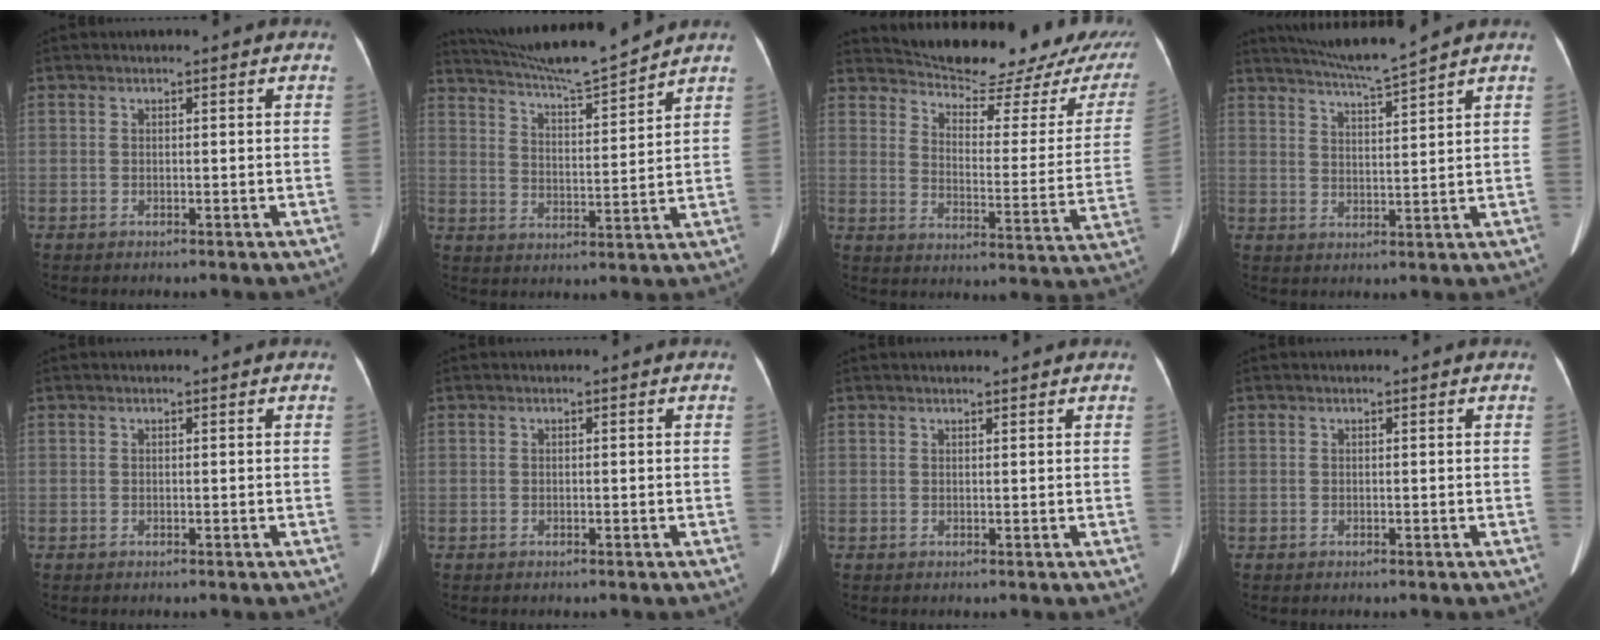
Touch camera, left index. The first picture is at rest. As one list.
[{"total": 12.7, "force": [11.9, -1.1, 4.3], "torque": [-0.082, -0.007, 0.196]}, {"total": 21.7, "force": [20.2, 4.2, 6.5], "torque": [-0.073, -0.061, 0.246]}, {"total": 7.3, "force": [6.6, -1.6, 2.6], "torque": [-0.050, -0.005, 0.118]}, {"total": 0.0}, {"total": 0.0}, {"total": 2.9, "force": [2.7, 0.4, 1.0], "torque": [-0.012, 0.020, 0.036]}, {"total": 0.0}]